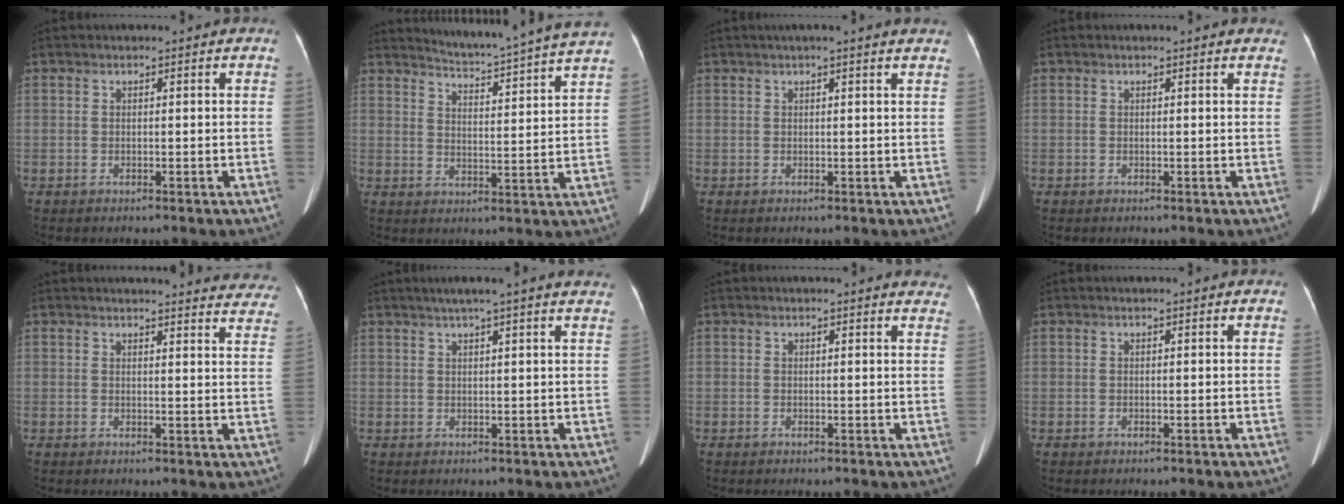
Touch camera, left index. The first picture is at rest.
{"total": 13.9, "force": [13.2, -2.1, 3.9], "torque": [-0.074, -0.046, 0.167]}
{"total": 3.8, "force": [3.2, -0.1, 2.1], "torque": [-0.025, 0.023, 0.031]}
{"total": 1.2, "force": [1.0, 0.7, 0.2], "torque": [-0.003, -0.003, -0.005]}
{"total": 16.6, "force": [16.1, 3.0, 2.8], "torque": [0.001, -0.062, 0.151]}
{"total": 8.6, "force": [7.1, -0.4, 4.9], "torque": [-0.067, 0.025, 0.077]}
{"total": 3.5, "force": [3.1, 1.6, 0.3], "torque": [0.011, -0.014, 0.002]}
{"total": 0.0}